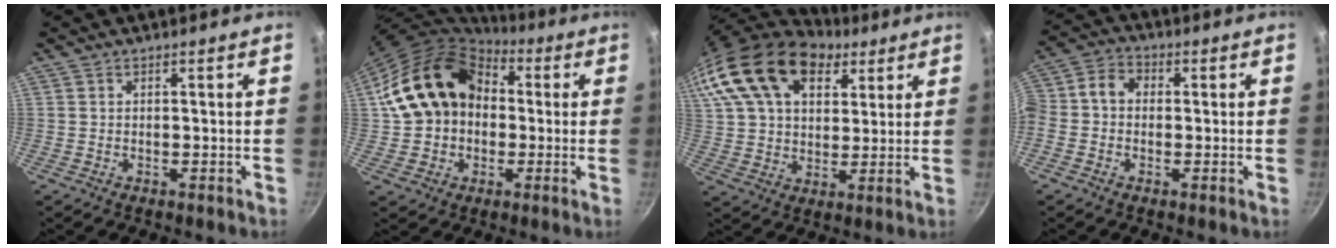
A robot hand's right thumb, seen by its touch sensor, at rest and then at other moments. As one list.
[{"total": 17.8, "force": [2.3, 14.1, 10.7], "torque": [-0.165, 0.041, 0.035]}, {"total": 24.1, "force": [13.2, 14.7, 13.9], "torque": [-0.268, 0.009, 0.238]}, {"total": 7.2, "force": [-0.5, 5.6, 4.4], "torque": [-0.089, 0.032, -0.030]}]